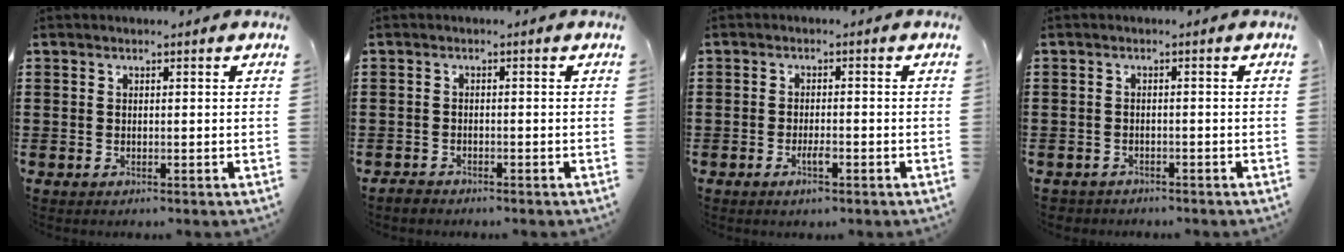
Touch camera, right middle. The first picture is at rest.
{"total": 1.0, "force": [-1.0, 0.3, 0.0], "torque": [-0.004, 0.002, -0.021]}
{"total": 2.7, "force": [-1.3, 0.6, 2.3], "torque": [-0.048, -0.003, -0.026]}
{"total": 1.4, "force": [-1.4, 0.3, -0.2], "torque": [-0.002, 0.000, -0.031]}